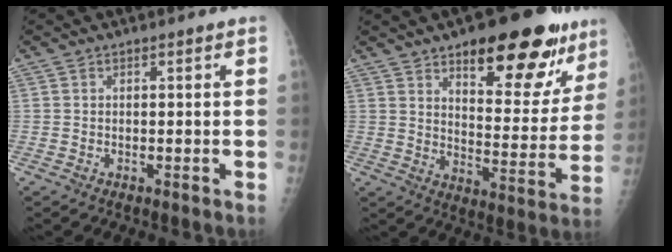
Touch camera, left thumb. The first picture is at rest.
{"total": 21.5, "force": [13.3, 8.6, 14.5], "torque": [-0.136, -0.062, 0.190]}